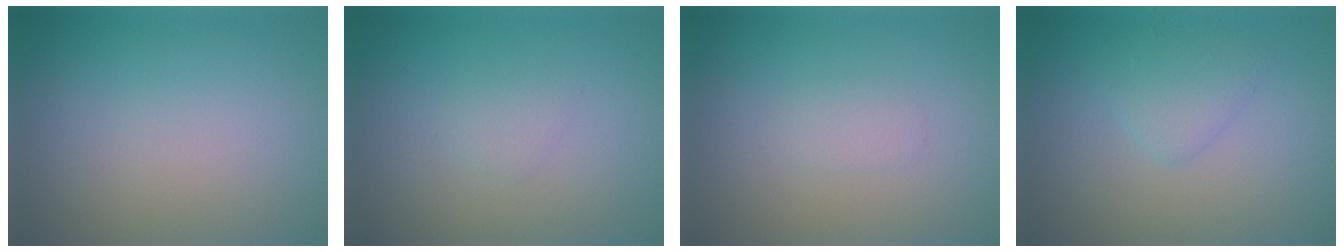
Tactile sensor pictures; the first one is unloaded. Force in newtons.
{"total": 0.9, "press": 0.9, "slide": 0.1}
{"total": 1.0, "press": 1.0, "slide": 0.0}
{"total": 1.8, "press": 1.8, "slide": 0.1}